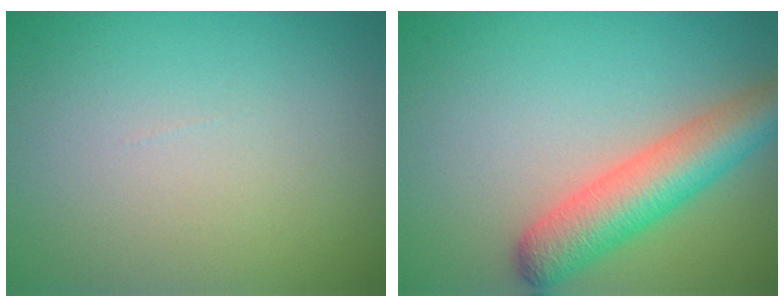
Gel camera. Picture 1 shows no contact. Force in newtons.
{"total": 5.7, "press": 5.7, "slide": 0.3}